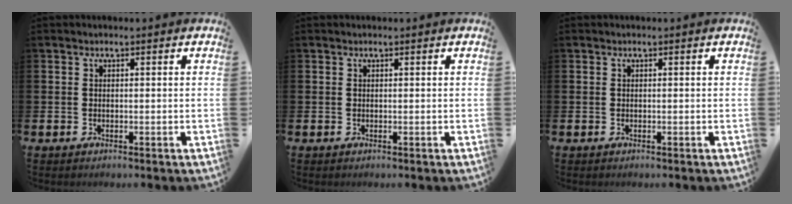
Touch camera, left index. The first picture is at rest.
{"total": 0.0}
{"total": 0.0}